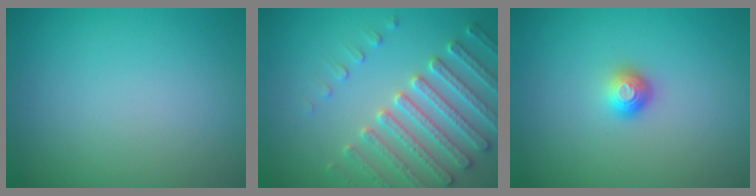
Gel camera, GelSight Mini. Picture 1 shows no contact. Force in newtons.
{"total": 4.5, "press": 4.5, "slide": 0.6}
{"total": 1.5, "press": 1.1, "slide": 1.0}